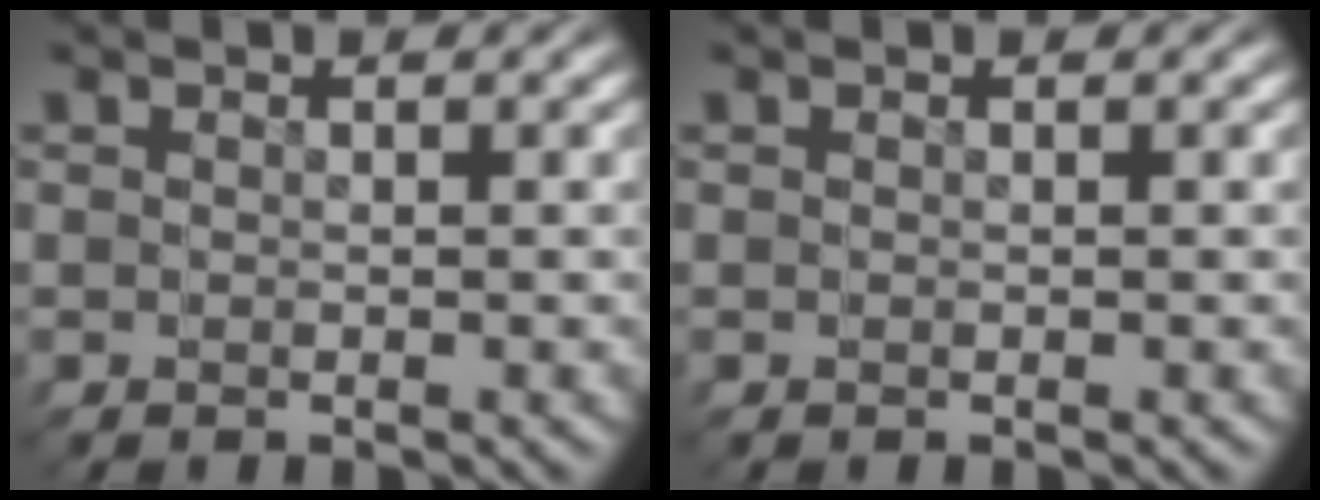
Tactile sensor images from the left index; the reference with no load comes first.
{"total": 0.0}